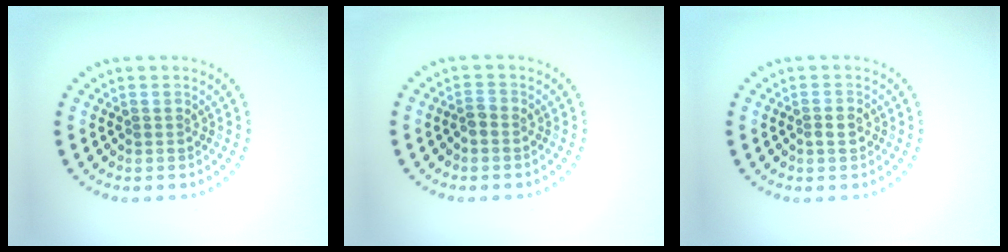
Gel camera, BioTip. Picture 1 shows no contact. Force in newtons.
{"total": 0.9, "press": 0.7, "slide": 0.5}
{"total": 1.0, "press": 1.0, "slide": 0.1}